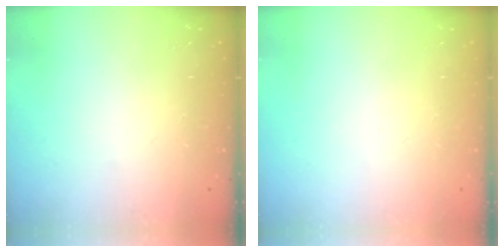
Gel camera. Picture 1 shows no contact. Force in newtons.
{"total": 0.0}